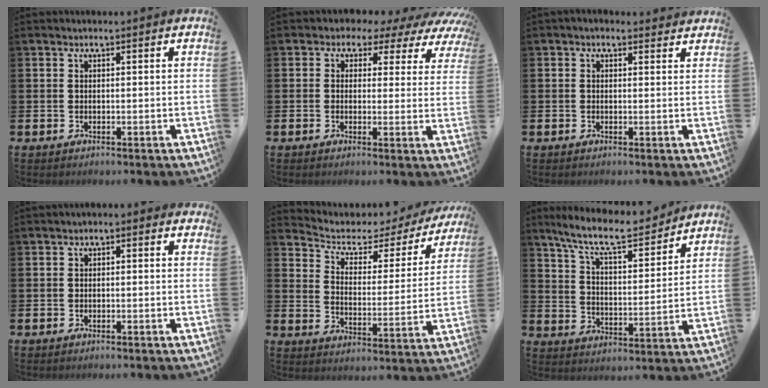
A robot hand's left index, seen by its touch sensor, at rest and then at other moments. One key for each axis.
{"total": 2.0, "fx": 0.9, "fy": 1.7, "fz": 0.6, "tx": -0.020, "ty": -0.013, "tz": 0.002}
{"total": 0.8, "fx": 0.7, "fy": 0.3, "fz": 0.3, "tx": -0.001, "ty": 0.002, "tz": 0.011}
{"total": 1.1, "fx": -1.0, "fy": 0.5, "fz": 0.2, "tx": -0.009, "ty": 0.004, "tz": -0.021}
{"total": 4.2, "fx": 3.5, "fy": 2.0, "fz": 1.0, "tx": -0.045, "ty": -0.033, "tz": 0.050}
{"total": 9.4, "fx": 8.5, "fy": 1.5, "fz": 3.8, "tx": -0.103, "ty": -0.049, "tz": 0.149}